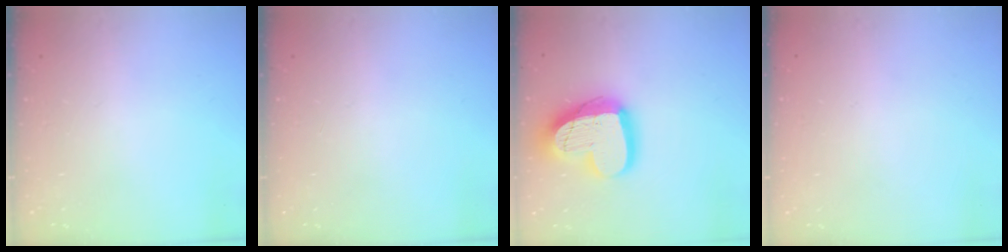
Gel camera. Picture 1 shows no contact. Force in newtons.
{"total": 0.0}
{"total": 20.4, "press": 20.3, "slide": 1.7}
{"total": 0.0}